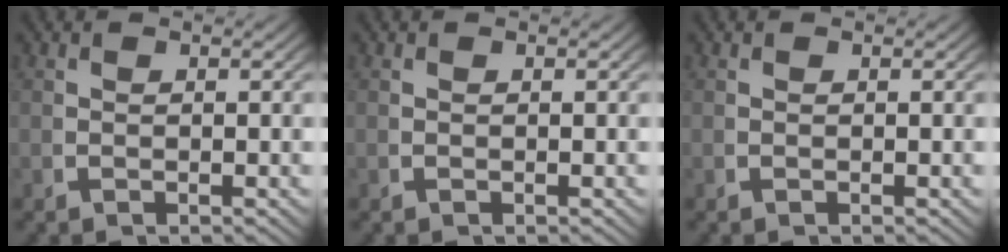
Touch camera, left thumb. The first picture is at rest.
{"total": 0.0}
{"total": 0.0}